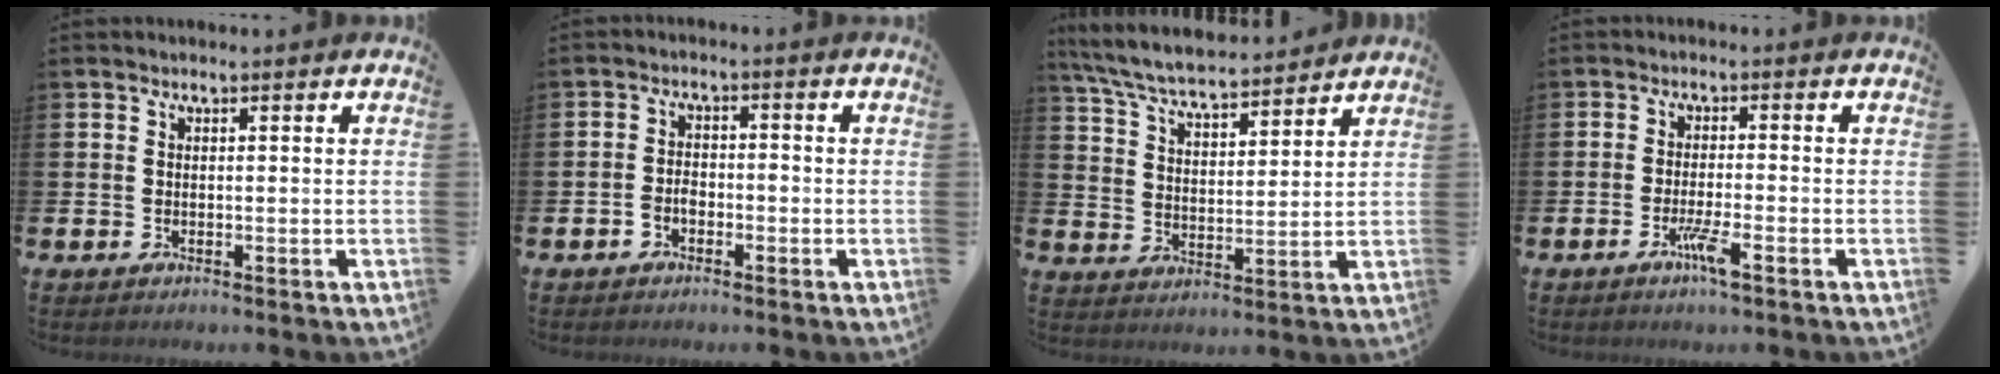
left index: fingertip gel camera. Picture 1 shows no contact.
{"total": 1.9, "force": [-1.2, 1.1, 1.0], "torque": [-0.012, 0.002, -0.027]}
{"total": 7.1, "force": [6.8, 0.8, 1.9], "torque": [-0.061, -0.041, 0.120]}
{"total": 3.3, "force": [-1.9, 0.3, 2.7], "torque": [-0.055, -0.004, -0.033]}